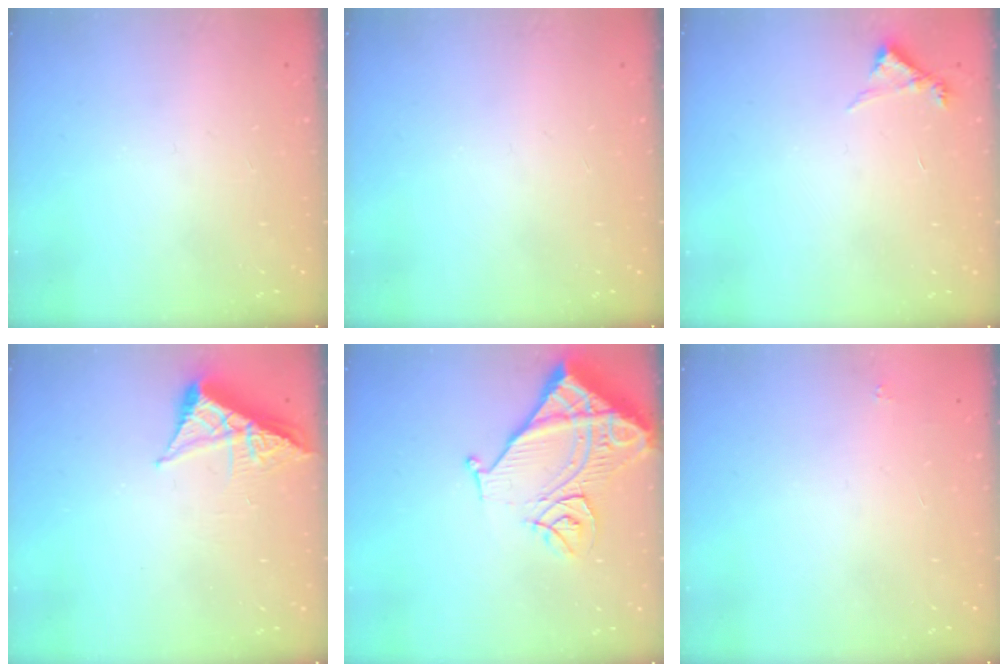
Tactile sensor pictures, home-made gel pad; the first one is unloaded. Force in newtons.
{"total": 0.0}
{"total": 5.0, "press": 5.0, "slide": 0.5}
{"total": 6.0, "press": 5.9, "slide": 0.8}
{"total": 15.0, "press": 14.9, "slide": 1.9}
{"total": 1.8, "press": 1.7, "slide": 0.1}